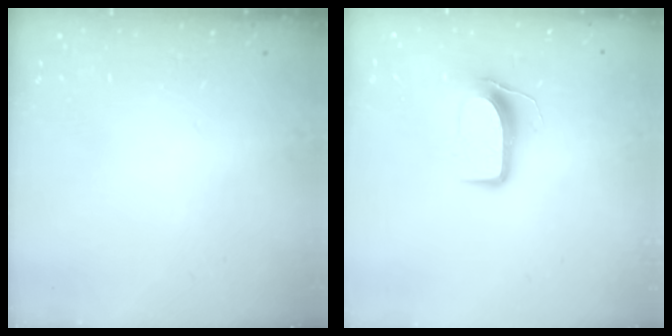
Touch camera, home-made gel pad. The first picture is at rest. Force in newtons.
{"total": 8.8, "press": 8.8, "slide": 0.8}